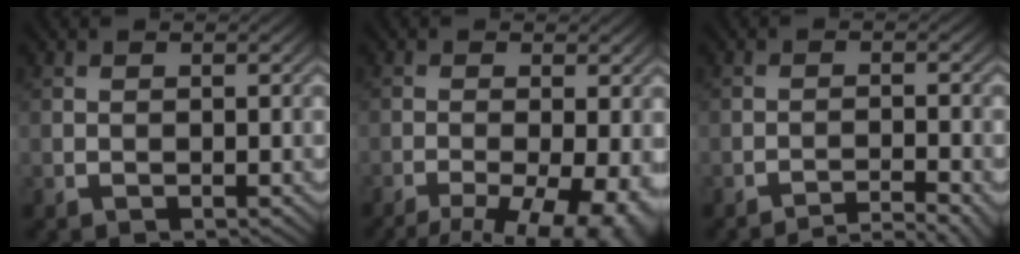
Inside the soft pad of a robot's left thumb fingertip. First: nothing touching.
{"total": 11.8, "force": [-7.0, 4.4, 8.4], "torque": [-0.125, -0.030, -0.072]}
{"total": 4.5, "force": [-3.8, 0.3, 2.3], "torque": [-0.035, 0.014, -0.067]}